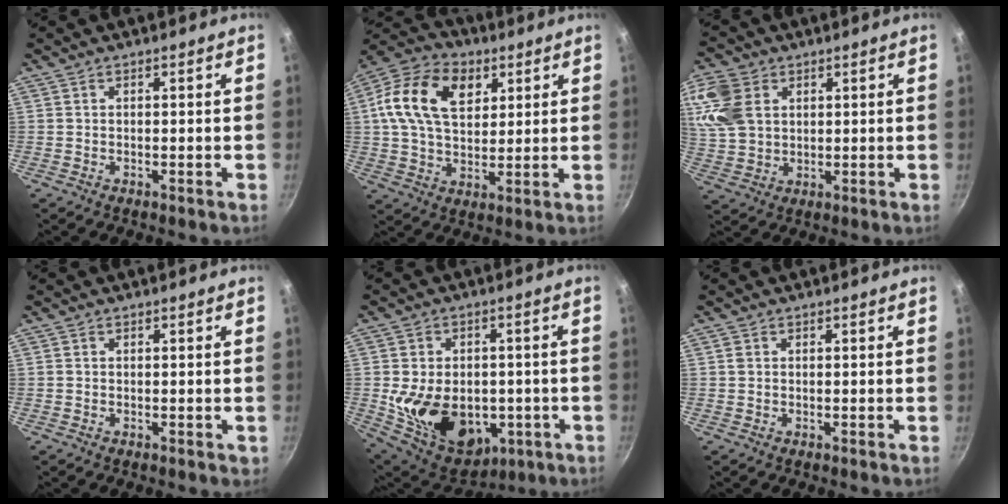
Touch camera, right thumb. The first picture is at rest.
{"total": 16.6, "force": [5.0, 11.0, 11.3], "torque": [-0.189, 0.004, 0.076]}
{"total": 10.9, "force": [3.7, 7.9, 6.4], "torque": [-0.121, -0.009, 0.076]}
{"total": 0.6, "force": [0.1, 0.5, 0.3], "torque": [0.000, 0.002, 0.001]}
{"total": 18.8, "force": [-2.7, 13.3, 13.0], "torque": [-0.198, -0.001, -0.016]}
{"total": 0.8, "force": [0.2, 0.7, 0.3], "torque": [-0.006, 0.002, 0.003]}